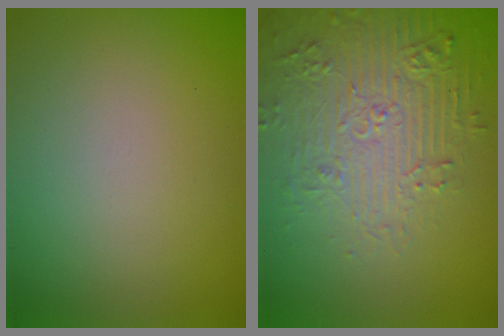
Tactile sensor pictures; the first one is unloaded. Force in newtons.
{"total": 4.8, "press": 4.7, "slide": 1.1}